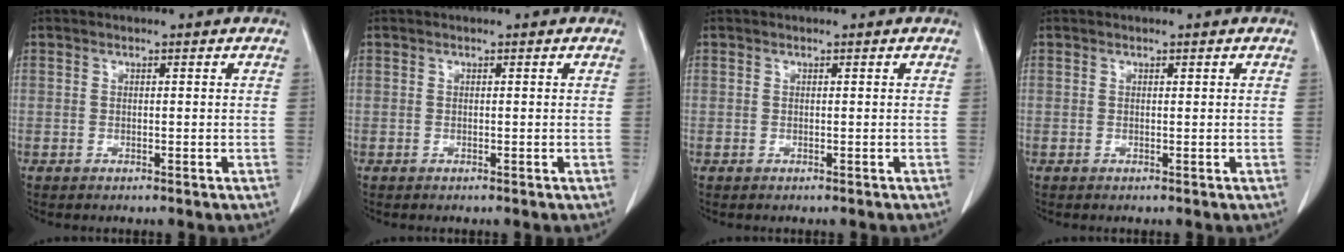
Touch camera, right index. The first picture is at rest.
{"total": 0.0}
{"total": 0.0}
{"total": 0.0}